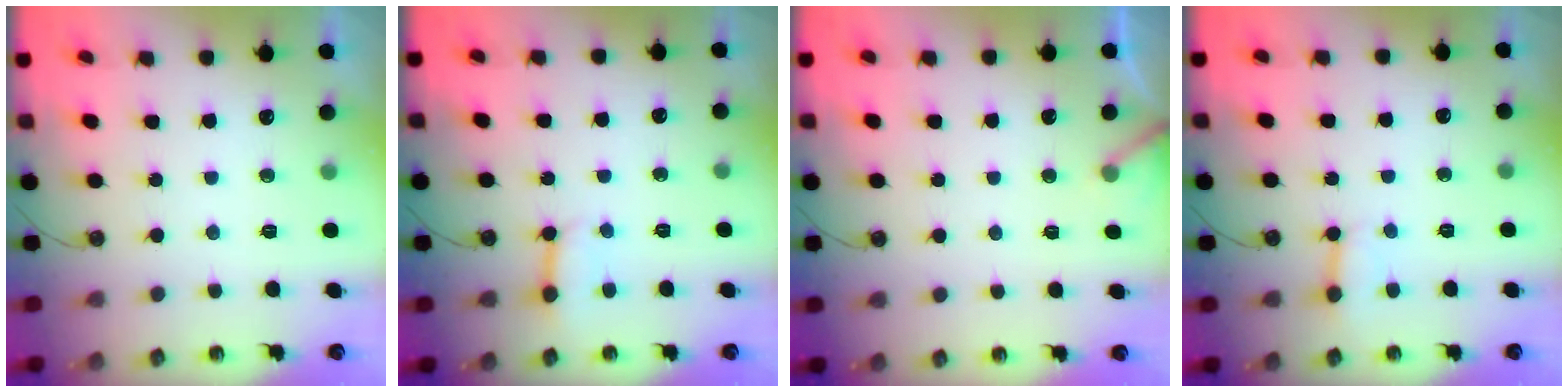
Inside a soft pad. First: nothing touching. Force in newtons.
{"total": 3.0, "press": 2.9, "slide": 0.6}
{"total": 3.6, "press": 3.5, "slide": 0.3}
{"total": 3.0, "press": 3.0, "slide": 0.3}